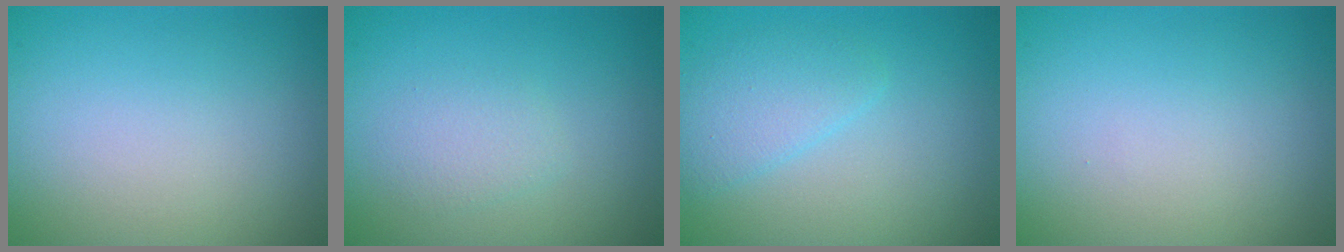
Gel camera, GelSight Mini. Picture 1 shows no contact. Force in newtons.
{"total": 1.4, "press": 1.4, "slide": 0.1}
{"total": 2.4, "press": 2.4, "slide": 0.1}
{"total": 0.0}